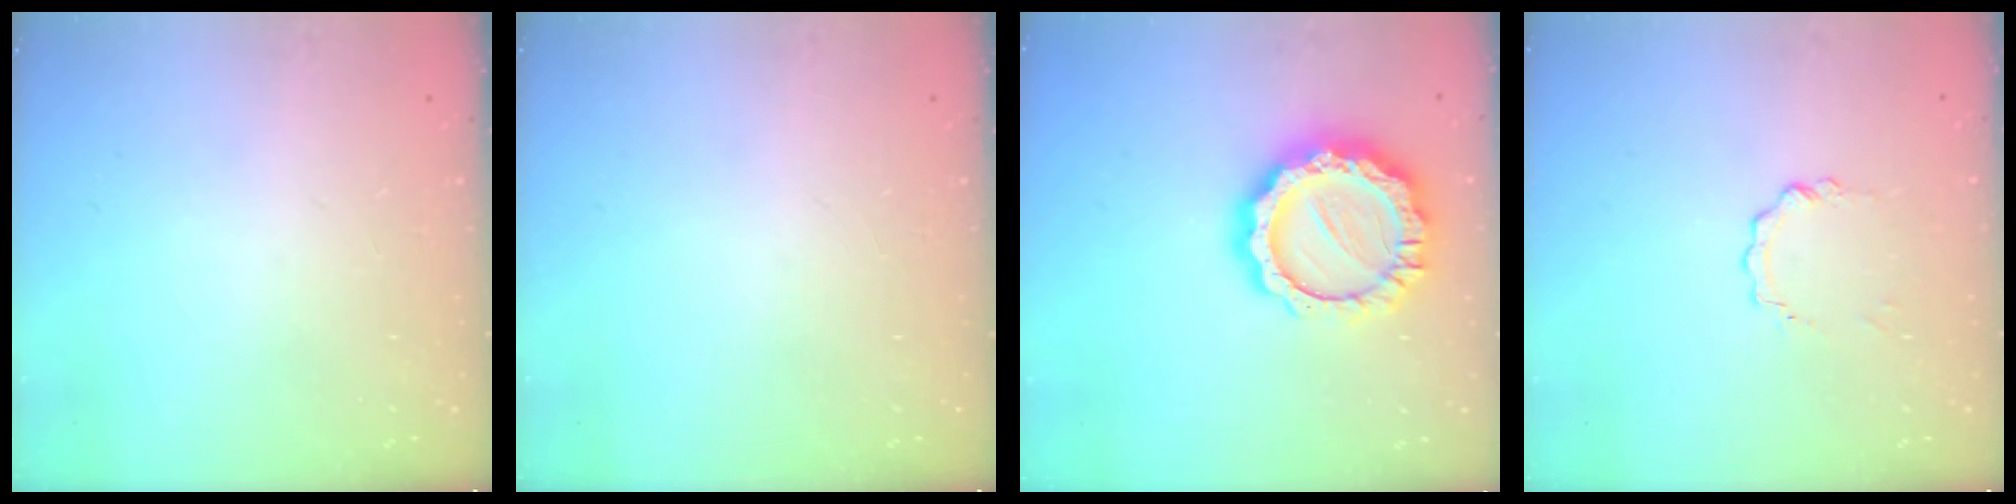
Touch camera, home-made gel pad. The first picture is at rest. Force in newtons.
{"total": 0.0}
{"total": 16.2, "press": 16.1, "slide": 1.3}
{"total": 3.3, "press": 3.3, "slide": 0.3}